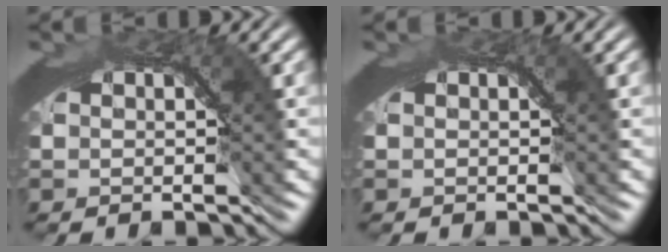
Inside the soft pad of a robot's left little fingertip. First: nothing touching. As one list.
[{"total": 0.0}]